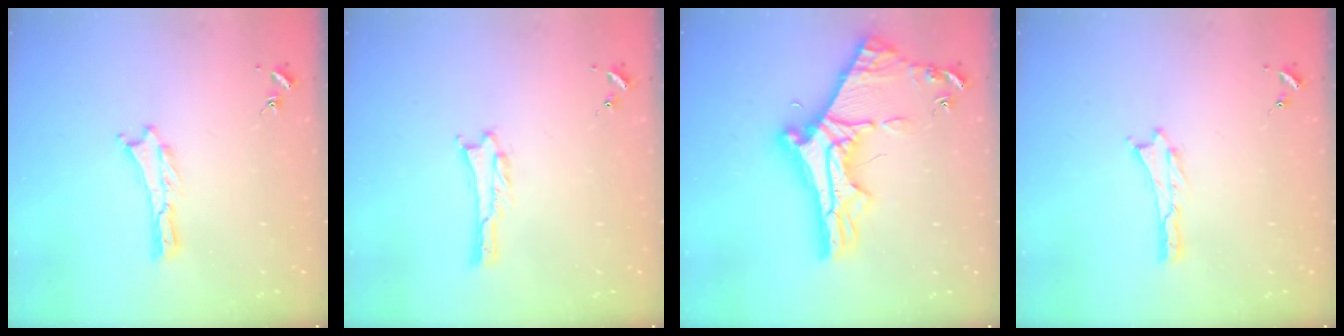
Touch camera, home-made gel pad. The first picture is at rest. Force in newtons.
{"total": 1.0, "press": 1.0, "slide": 0.1}
{"total": 11.2, "press": 11.1, "slide": 1.2}
{"total": 0.0}